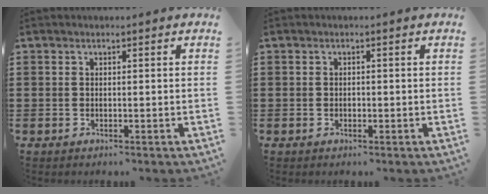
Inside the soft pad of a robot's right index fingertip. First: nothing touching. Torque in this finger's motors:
{"motor_torque": [2.14, 0.00, 0.02, 0.01]}